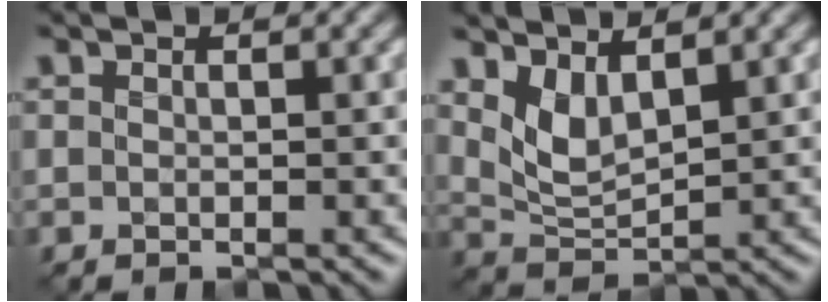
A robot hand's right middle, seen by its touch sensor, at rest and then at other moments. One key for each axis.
{"total": 3.5, "fx": 1.5, "fy": 1.7, "fz": 2.6, "tx": -0.062, "ty": -0.012, "tz": 0.034}